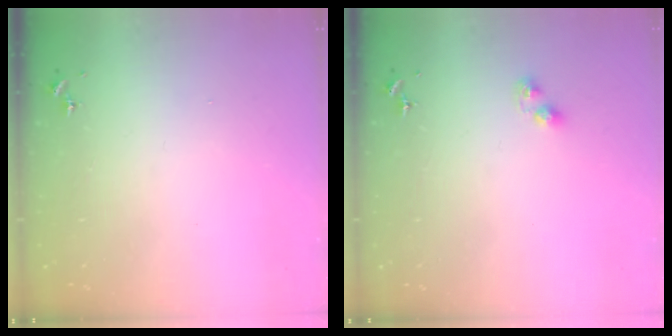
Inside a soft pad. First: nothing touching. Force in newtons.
{"total": 3.4, "press": 3.4, "slide": 0.5}